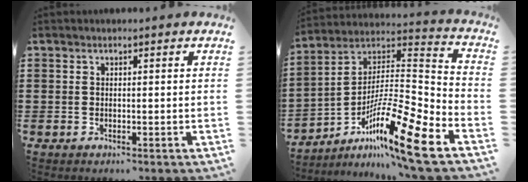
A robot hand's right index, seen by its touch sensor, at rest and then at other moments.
{"total": 14.8, "force": [-9.7, 1.2, 11.1], "torque": [-0.191, 0.010, -0.182]}